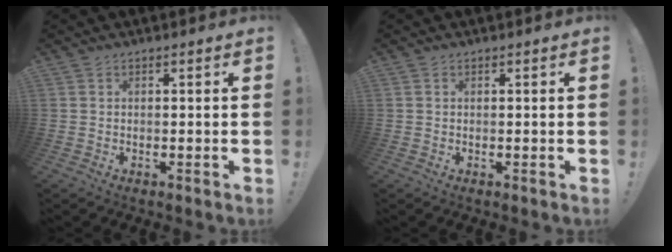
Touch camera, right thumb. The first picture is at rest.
{"total": 0.0}